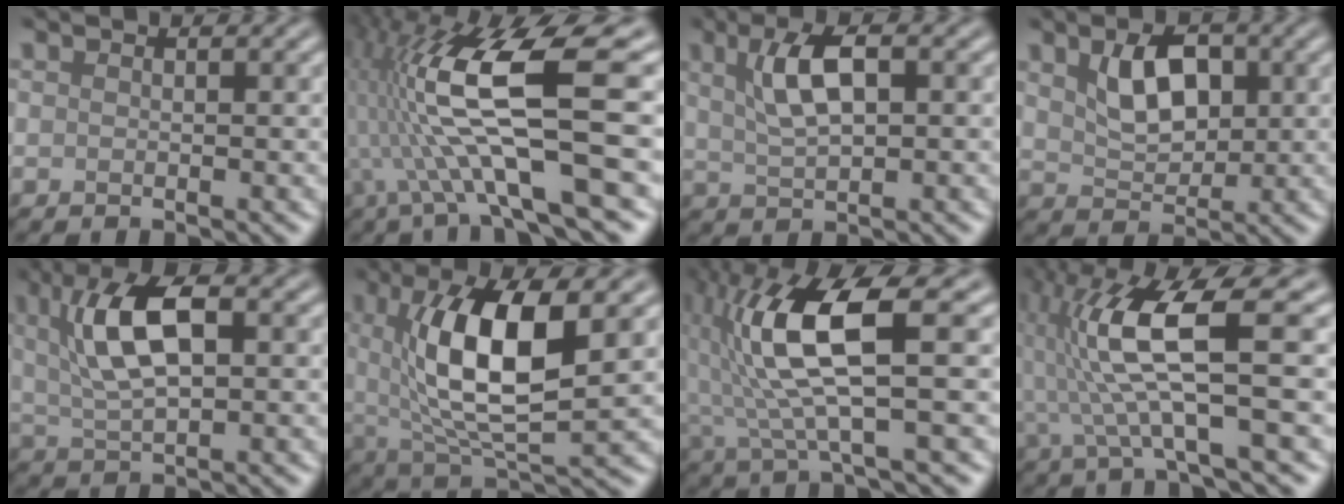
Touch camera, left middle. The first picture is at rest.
{"total": 13.0, "force": [-0.3, 3.4, 12.6], "torque": [-0.243, 0.008, -0.004]}
{"total": 4.6, "force": [1.4, 1.7, 4.1], "torque": [-0.080, 0.007, 0.024]}
{"total": 4.8, "force": [1.5, 2.9, 3.6], "torque": [-0.072, 0.002, 0.028]}
{"total": 6.9, "force": [1.6, 2.8, 6.1], "torque": [-0.112, 0.011, 0.028]}
{"total": 10.4, "force": [1.9, 3.6, 9.5], "torque": [-0.168, -0.003, 0.035]}
{"total": 9.2, "force": [1.4, 2.2, 8.8], "torque": [-0.183, 0.003, 0.034]}
{"total": 9.0, "force": [0.3, 1.6, 8.9], "torque": [-0.174, 0.015, 0.004]}